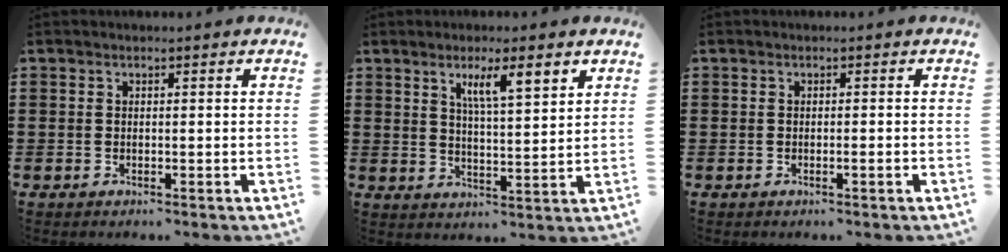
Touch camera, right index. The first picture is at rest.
{"total": 5.8, "force": [3.1, 0.9, 4.8], "torque": [-0.093, 0.001, 0.048]}
{"total": 0.7, "force": [-0.4, 0.0, 0.6], "torque": [-0.010, -0.003, -0.007]}